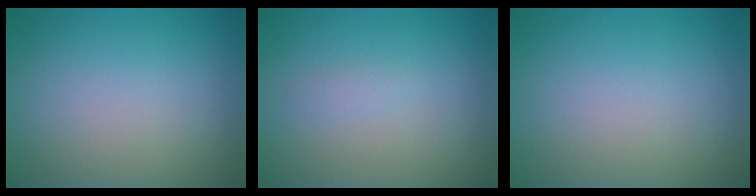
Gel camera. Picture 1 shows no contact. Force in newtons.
{"total": 0.6, "press": 0.6, "slide": 0.1}
{"total": 0.0}